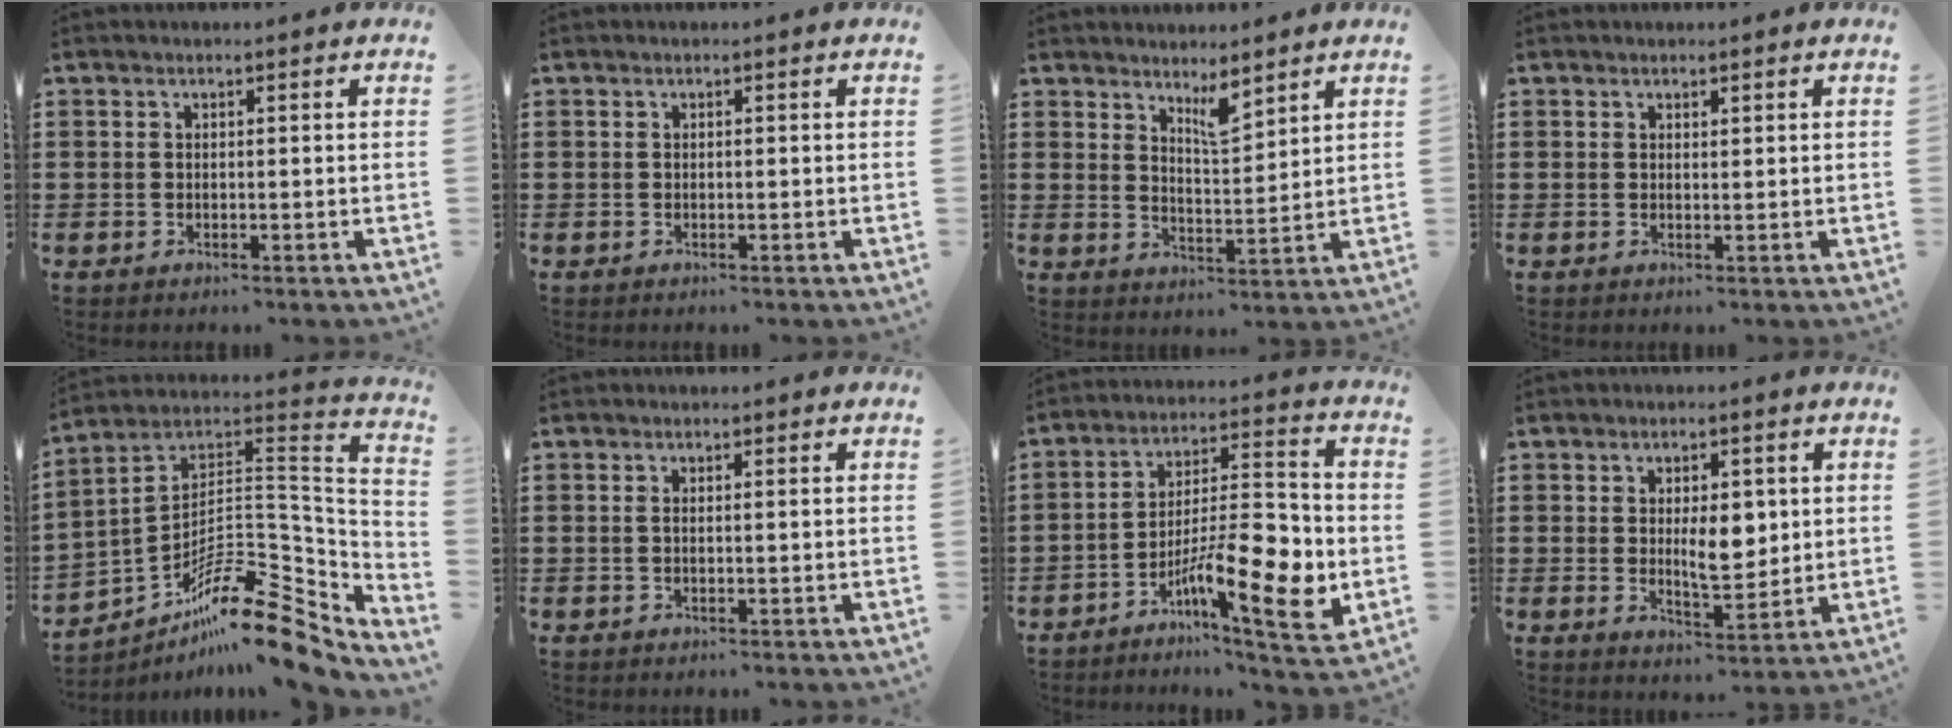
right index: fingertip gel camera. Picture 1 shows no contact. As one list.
[{"total": 0.0}, {"total": 4.6, "force": [4.0, 0.9, 2.2], "torque": [-0.036, -0.012, 0.067]}, {"total": 0.6, "force": [0.5, 0.3, 0.1], "torque": [-0.003, 0.002, 0.010]}, {"total": 14.0, "force": [-10.2, 4.0, 8.8], "torque": [-0.137, 0.011, -0.191]}, {"total": 0.7, "force": [0.1, 0.0, 0.7], "torque": [-0.014, -0.002, 0.002]}, {"total": 13.4, "force": [-5.1, 3.9, 11.7], "torque": [-0.186, -0.004, -0.090]}, {"total": 6.5, "force": [0.9, 2.9, 5.7], "torque": [-0.082, -0.005, 0.007]}]